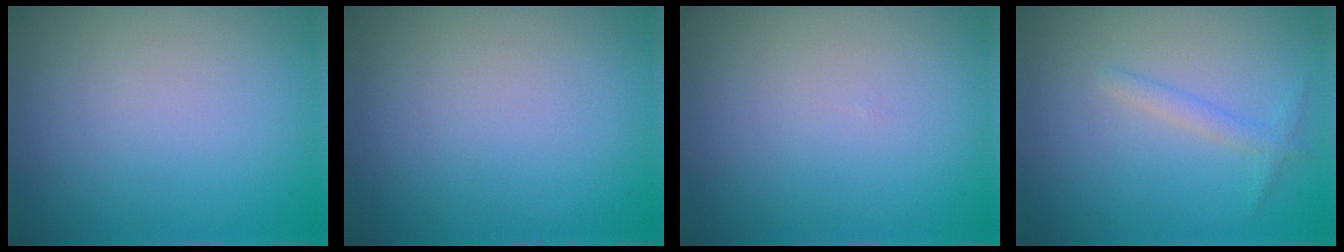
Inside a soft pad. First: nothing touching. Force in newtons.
{"total": 0.0}
{"total": 0.0}
{"total": 1.4, "press": 1.4, "slide": 0.1}